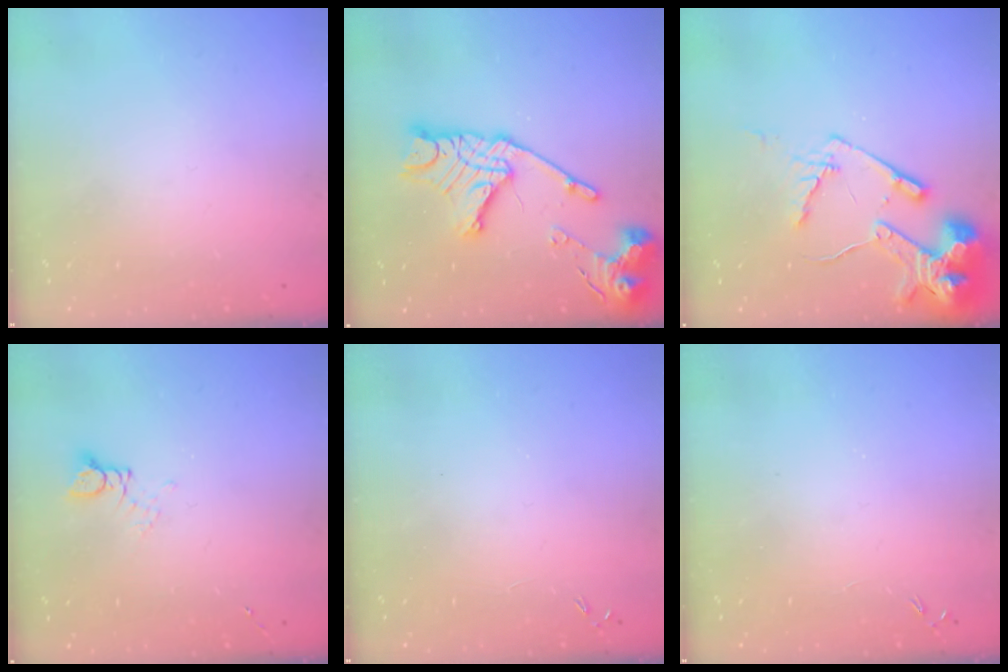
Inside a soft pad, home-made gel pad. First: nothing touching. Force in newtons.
{"total": 20.2, "press": 20.1, "slide": 2.0}
{"total": 15.7, "press": 15.6, "slide": 1.7}
{"total": 2.8, "press": 2.8, "slide": 0.2}
{"total": 0.0}
{"total": 0.0}